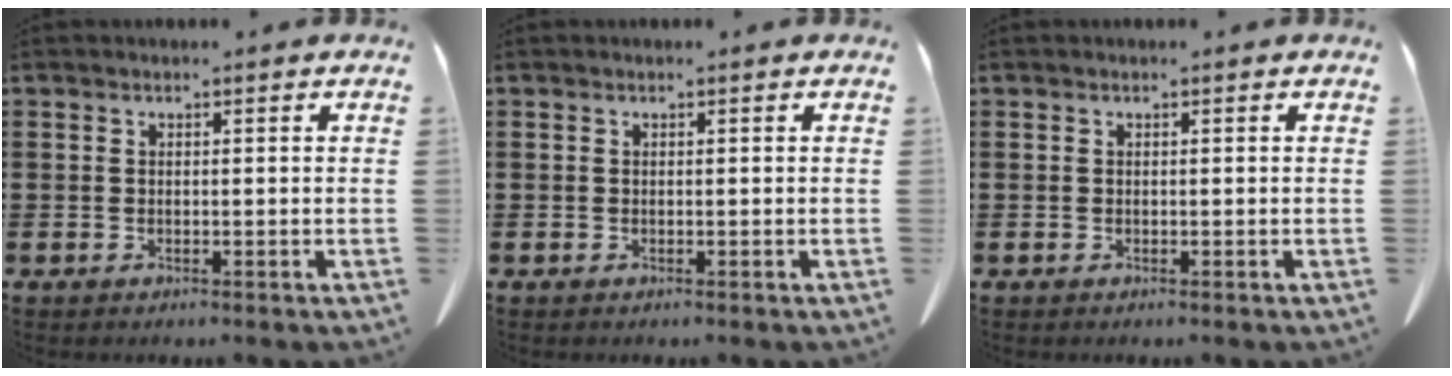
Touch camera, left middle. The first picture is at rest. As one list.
[{"total": 0.0}, {"total": 0.0}]